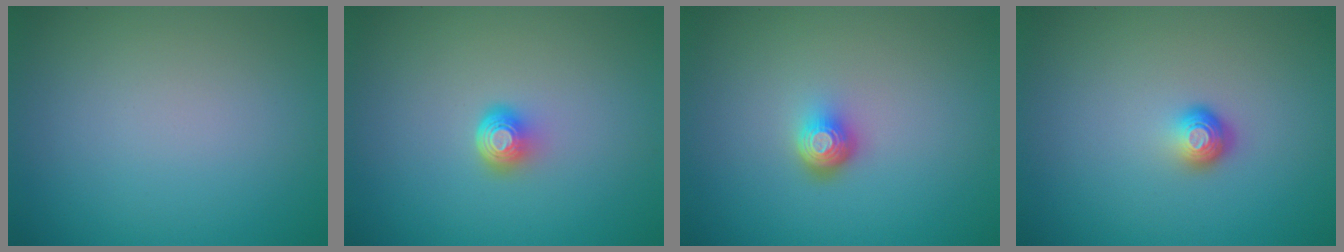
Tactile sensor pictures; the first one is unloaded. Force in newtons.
{"total": 2.1, "press": 1.4, "slide": 1.6}
{"total": 2.0, "press": 1.4, "slide": 1.4}
{"total": 1.8, "press": 1.1, "slide": 1.4}